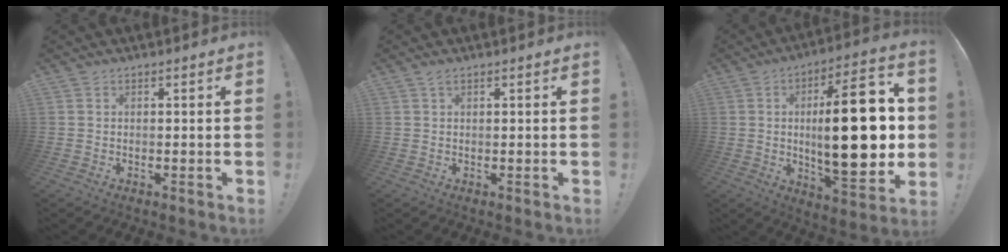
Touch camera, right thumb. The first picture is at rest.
{"total": 1.4, "force": [0.9, 0.5, 1.0], "torque": [-0.015, -0.002, 0.015]}
{"total": 26.7, "force": [1.3, 9.1, 25.0], "torque": [-0.398, -0.011, 0.018]}